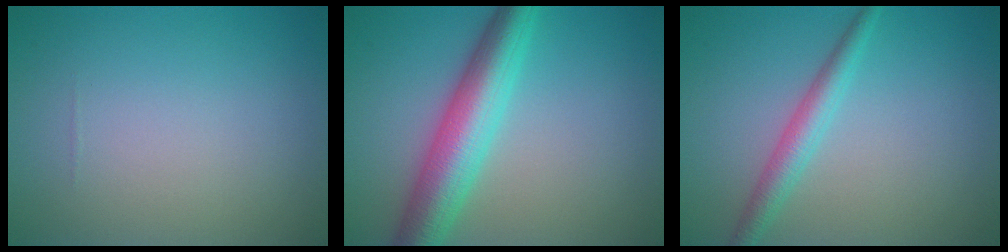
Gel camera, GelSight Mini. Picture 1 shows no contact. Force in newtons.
{"total": 7.0, "press": 7.0, "slide": 0.2}
{"total": 2.6, "press": 2.6, "slide": 0.0}